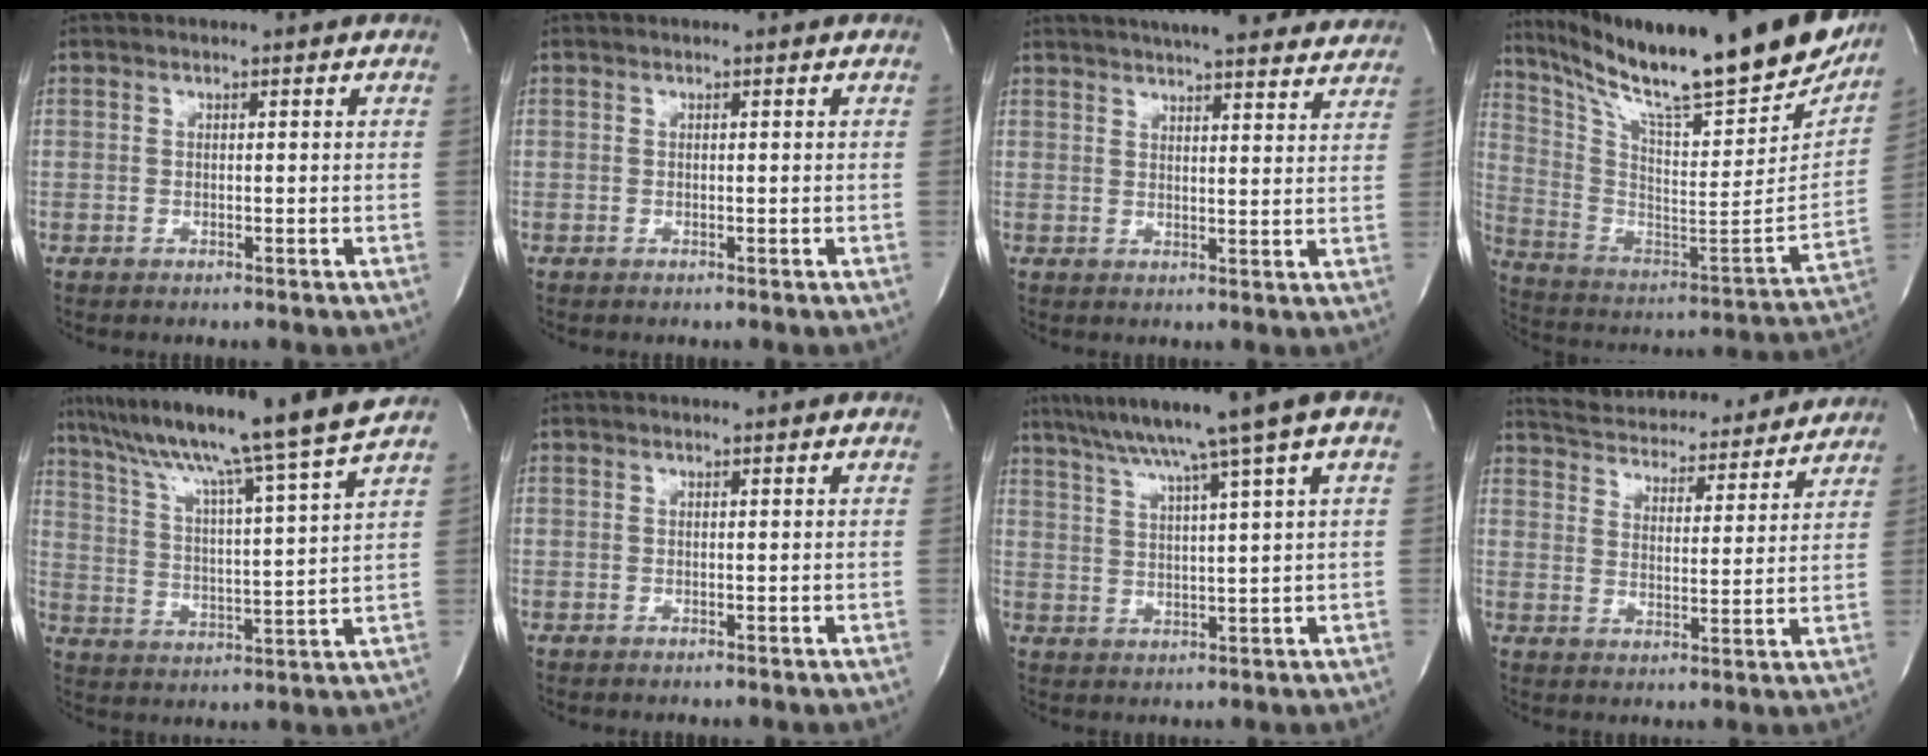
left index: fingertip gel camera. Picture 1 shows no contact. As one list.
[{"total": 0.0}, {"total": 21.5, "force": [19.1, 3.6, 9.3], "torque": [-0.144, 0.016, 0.239]}, {"total": 29.6, "force": [24.2, 3.7, 16.6], "torque": [-0.290, -0.068, 0.357]}, {"total": 18.6, "force": [15.5, -3.0, 9.9], "torque": [-0.169, -0.032, 0.232]}, {"total": 0.0}, {"total": 11.0, "force": [7.3, -2.2, 7.8], "torque": [-0.129, 0.015, 0.115]}, {"total": 19.1, "force": [17.9, 4.2, 5.2], "torque": [-0.091, 0.008, 0.250]}]